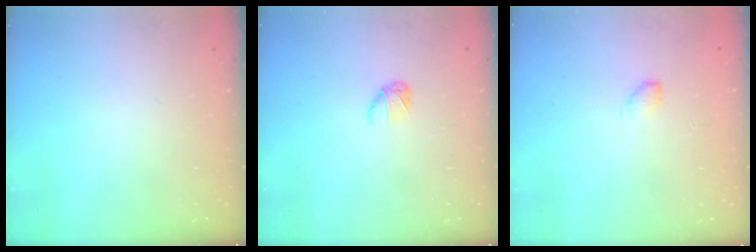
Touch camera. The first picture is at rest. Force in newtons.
{"total": 3.2, "press": 3.2, "slide": 0.7}
{"total": 4.5, "press": 4.5, "slide": 0.5}